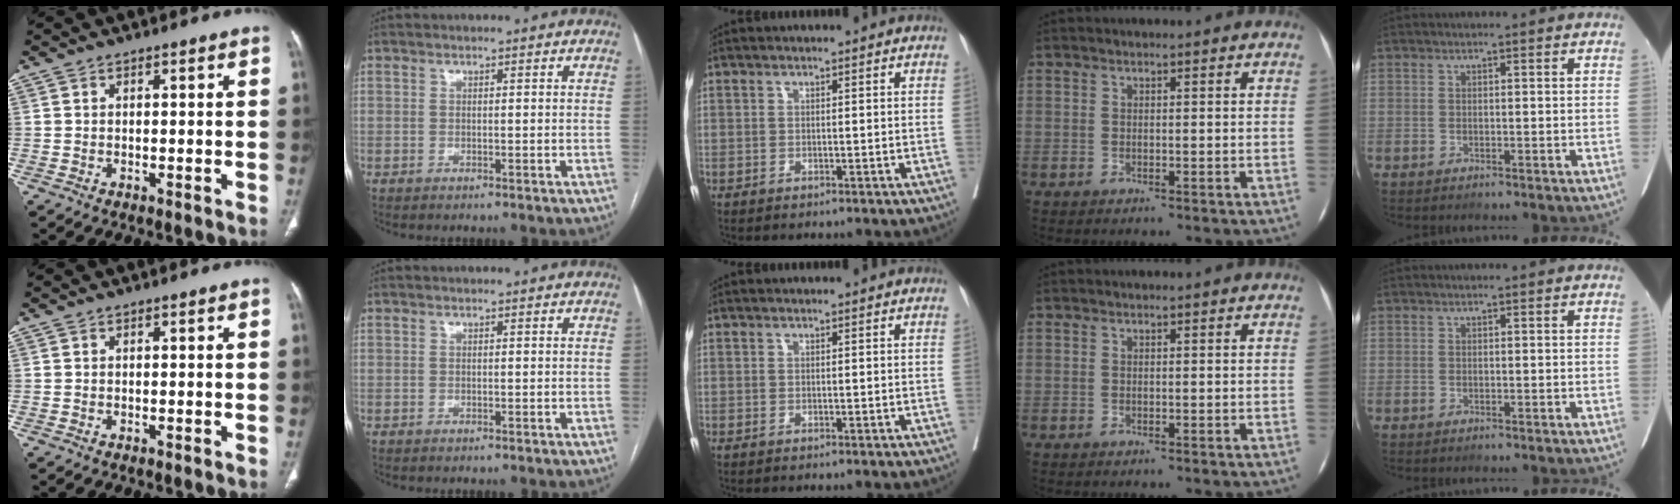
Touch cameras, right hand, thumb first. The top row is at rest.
{}